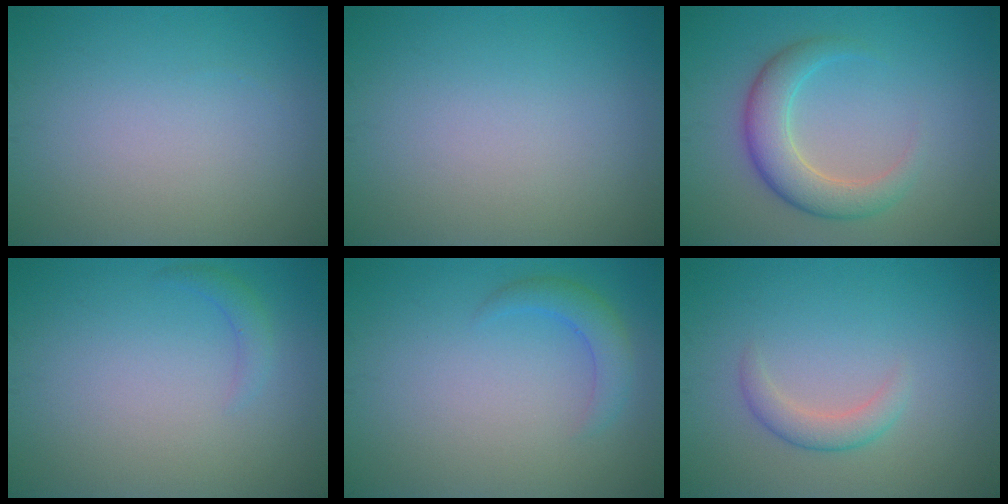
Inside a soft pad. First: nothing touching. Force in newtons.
{"total": 0.0}
{"total": 4.6, "press": 4.6, "slide": 0.2}
{"total": 1.2, "press": 1.2, "slide": 0.2}
{"total": 2.3, "press": 2.3, "slide": 0.0}
{"total": 2.0, "press": 2.0, "slide": 0.1}